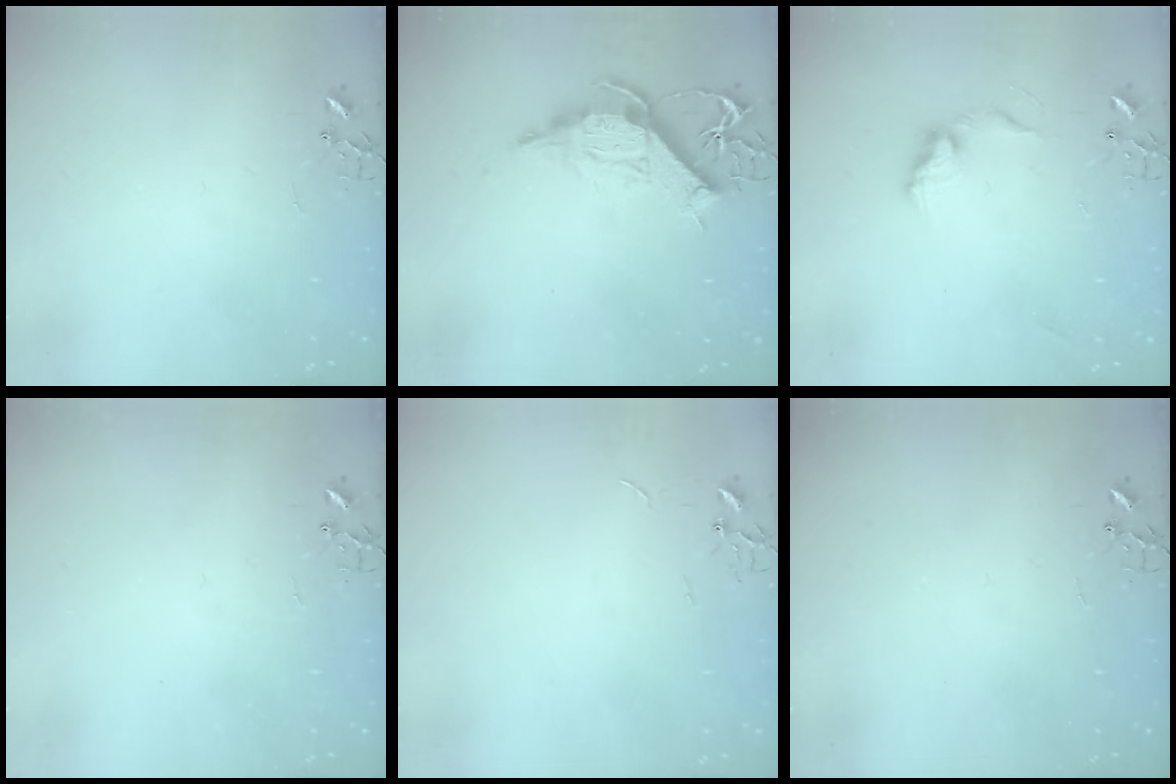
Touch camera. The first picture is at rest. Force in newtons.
{"total": 12.4, "press": 12.3, "slide": 1.8}
{"total": 9.2, "press": 9.2, "slide": 0.5}
{"total": 0.0}
{"total": 0.7, "press": 0.7, "slide": 0.1}
{"total": 0.0}